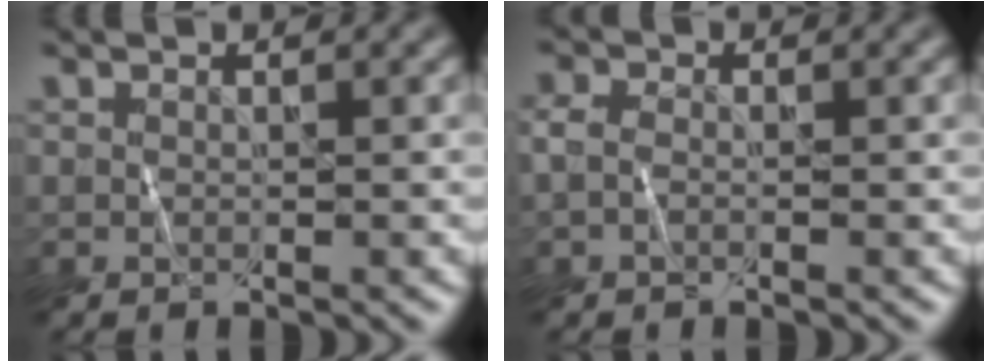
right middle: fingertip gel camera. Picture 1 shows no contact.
{"total": 1.1, "force": [-0.4, 0.7, 0.7], "torque": [-0.017, 0.005, -0.012]}